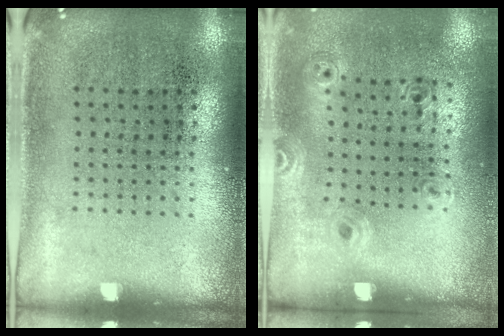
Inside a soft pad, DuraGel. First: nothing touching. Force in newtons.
{"total": 1.1, "press": 0.9, "slide": 0.7}